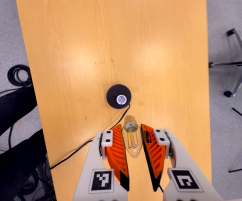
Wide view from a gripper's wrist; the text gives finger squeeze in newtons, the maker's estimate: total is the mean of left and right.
{"total": 12.4, "left": 13.8, "right": 11.0}